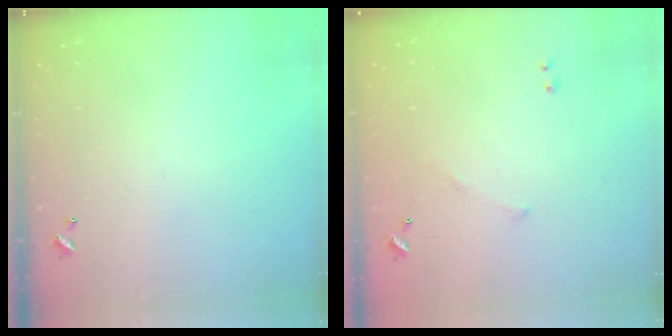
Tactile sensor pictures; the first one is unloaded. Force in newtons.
{"total": 7.9, "press": 7.9, "slide": 0.7}